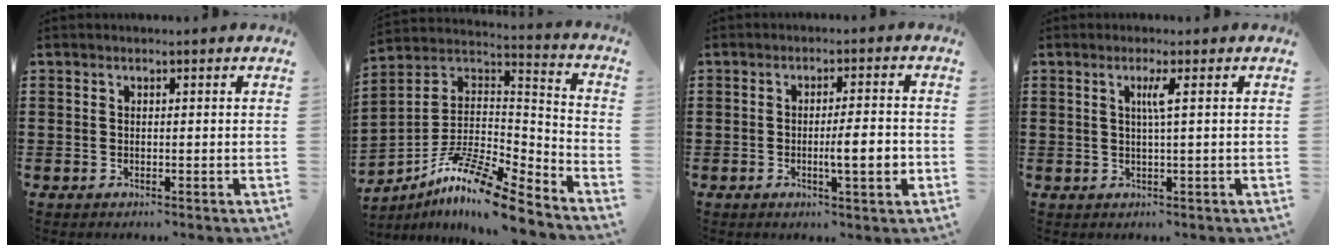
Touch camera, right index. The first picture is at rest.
{"total": 12.0, "force": [-9.5, 1.6, 7.2], "torque": [-0.144, 0.009, -0.190]}
{"total": 5.9, "force": [-1.1, 1.0, 5.7], "torque": [-0.085, -0.007, -0.021]}
{"total": 2.3, "force": [0.5, -0.4, 2.2], "torque": [-0.044, -0.004, 0.005]}